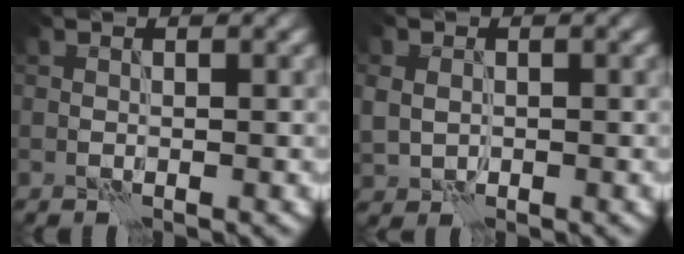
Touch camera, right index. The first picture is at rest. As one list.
[{"total": 2.4, "force": [0.1, 2.1, 1.3], "torque": [-0.029, -0.002, 0.009]}]